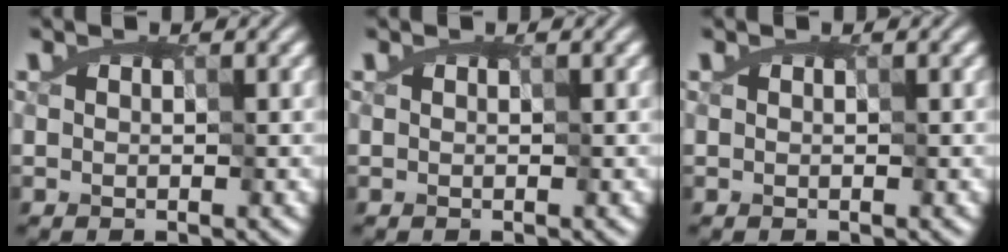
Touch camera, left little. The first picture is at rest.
{"total": 0.0}
{"total": 0.0}